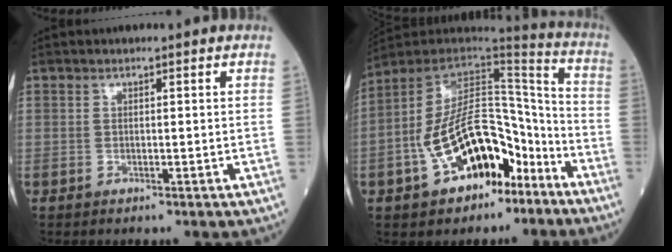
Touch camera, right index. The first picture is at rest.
{"total": 17.9, "force": [-7.7, 8.9, 13.5], "torque": [-0.240, 0.029, -0.120]}